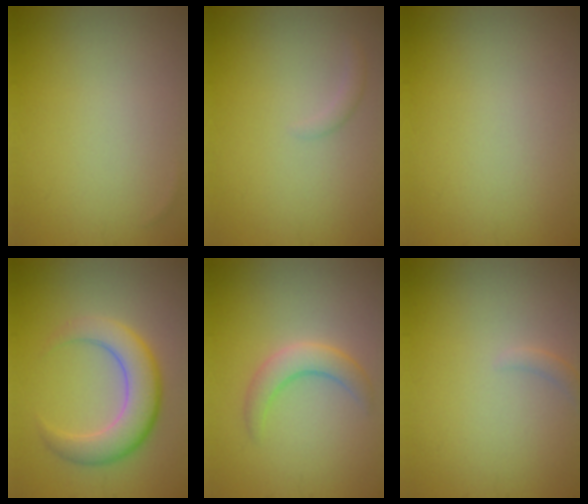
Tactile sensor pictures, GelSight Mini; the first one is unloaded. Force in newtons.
{"total": 0.8, "press": 0.8, "slide": 0.0}
{"total": 0.0}
{"total": 6.0, "press": 6.0, "slide": 0.5}
{"total": 2.9, "press": 2.9, "slide": 0.1}
{"total": 0.9, "press": 0.8, "slide": 0.1}